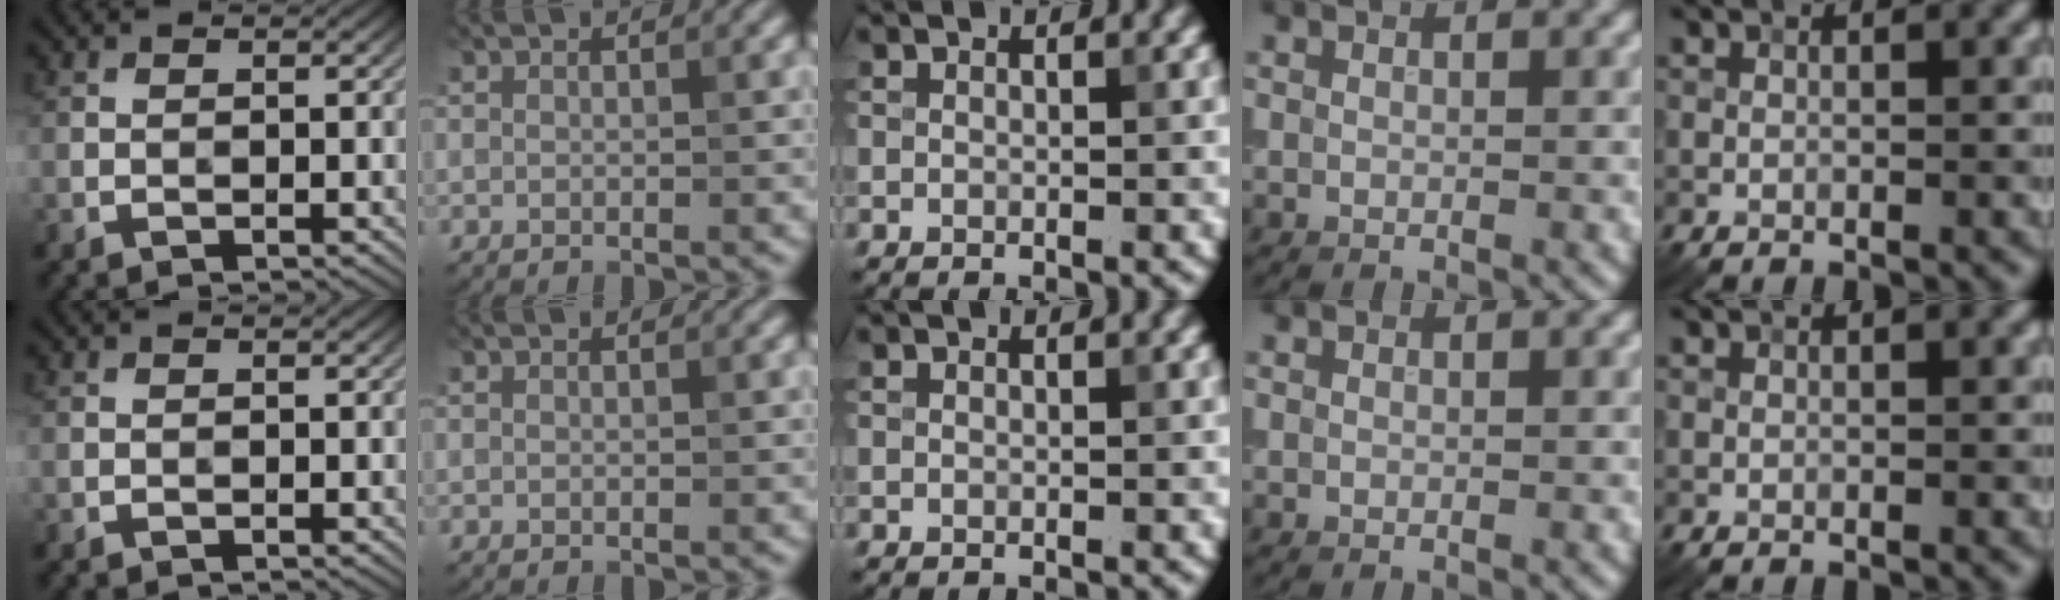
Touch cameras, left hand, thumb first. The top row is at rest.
{}